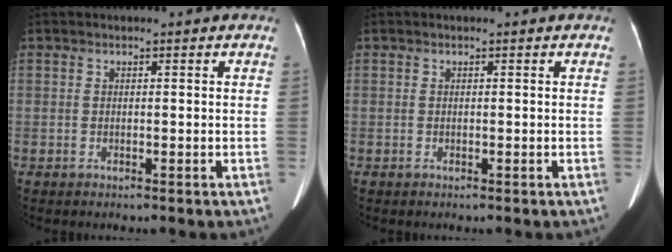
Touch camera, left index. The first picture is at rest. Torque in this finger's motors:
{"motor_torque": [0.01, 0.00, 0.00, 0.00]}